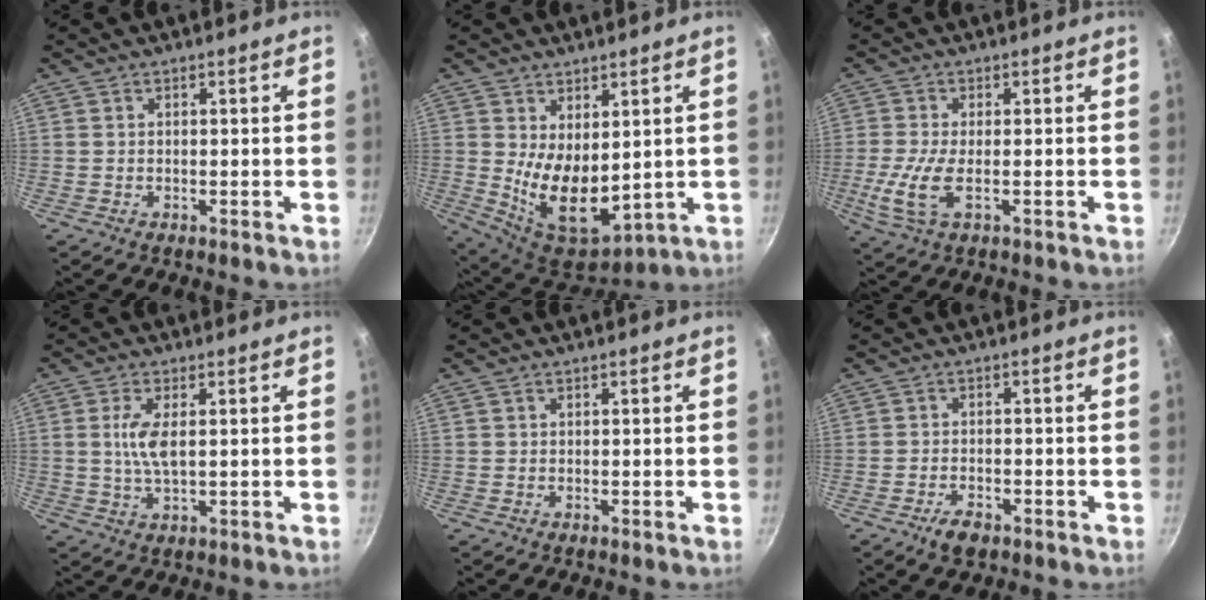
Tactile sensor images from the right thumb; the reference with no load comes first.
{"total": 12.3, "force": [1.3, 7.0, 10.0], "torque": [-0.138, -0.039, 0.050]}
{"total": 7.0, "force": [-1.6, 2.6, 6.3], "torque": [-0.153, -0.008, -0.037]}
{"total": 5.6, "force": [0.9, 2.1, 5.1], "torque": [-0.110, 0.000, 0.017]}
{"total": 0.0}
{"total": 3.7, "force": [-2.4, 1.8, 2.2], "torque": [-0.041, 0.014, -0.041]}